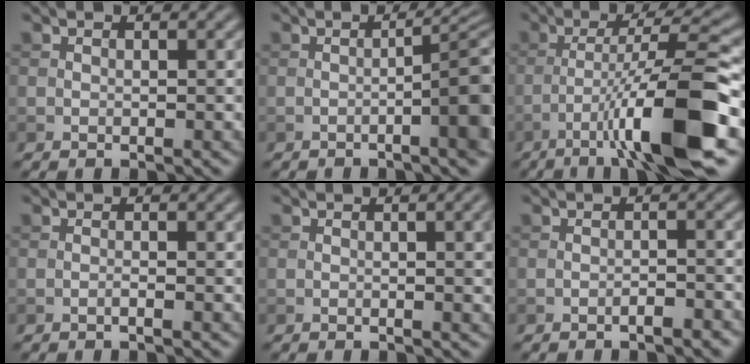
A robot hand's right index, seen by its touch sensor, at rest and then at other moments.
{"total": 8.1, "force": [-1.6, 1.9, 7.7], "torque": [-0.092, -0.001, -0.022]}
{"total": 10.6, "force": [-4.7, 1.1, 9.4], "torque": [-0.149, 0.020, -0.075]}
{"total": 0.7, "force": [-0.3, 0.1, 0.6], "torque": [-0.010, 0.001, -0.009]}
{"total": 3.9, "force": [0.3, 1.4, 3.6], "torque": [-0.030, 0.010, -0.001]}
{"total": 1.5, "force": [-1.1, 0.3, 1.0], "torque": [-0.014, 0.005, -0.017]}